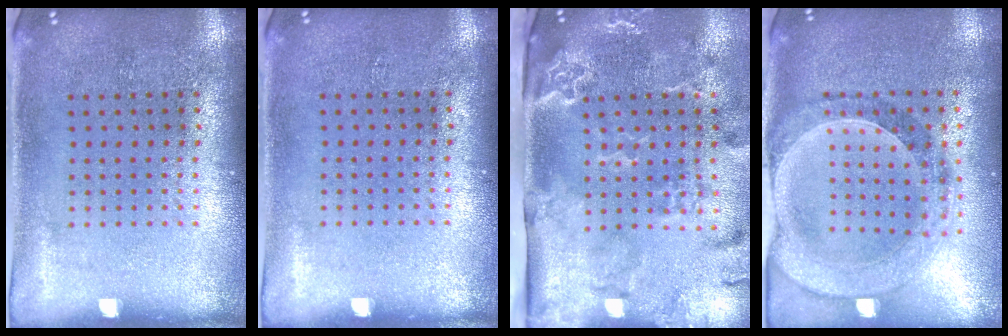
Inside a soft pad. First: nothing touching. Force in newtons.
{"total": 0.0}
{"total": 3.2, "press": 2.4, "slide": 2.2}
{"total": 1.5, "press": 1.4, "slide": 0.3}